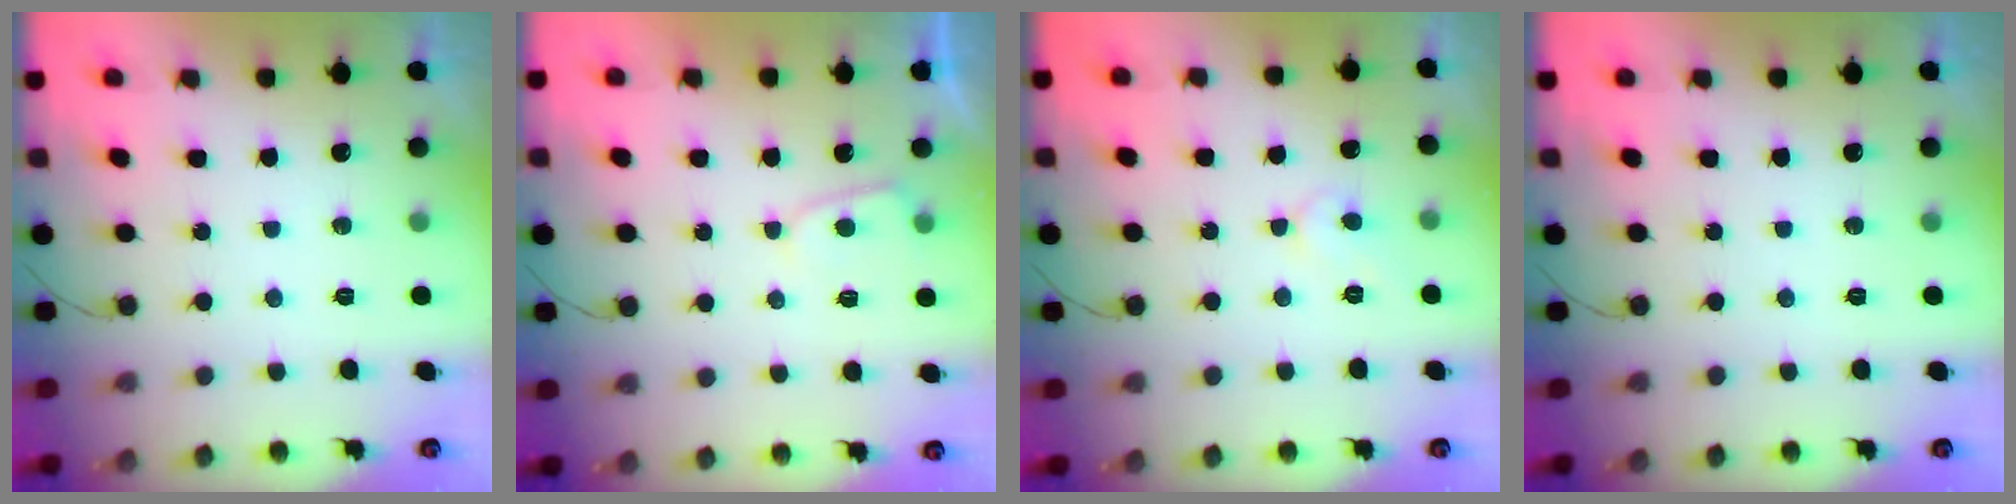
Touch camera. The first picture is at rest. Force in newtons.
{"total": 3.1, "press": 3.1, "slide": 0.4}
{"total": 4.3, "press": 4.3, "slide": 0.4}
{"total": 0.0}